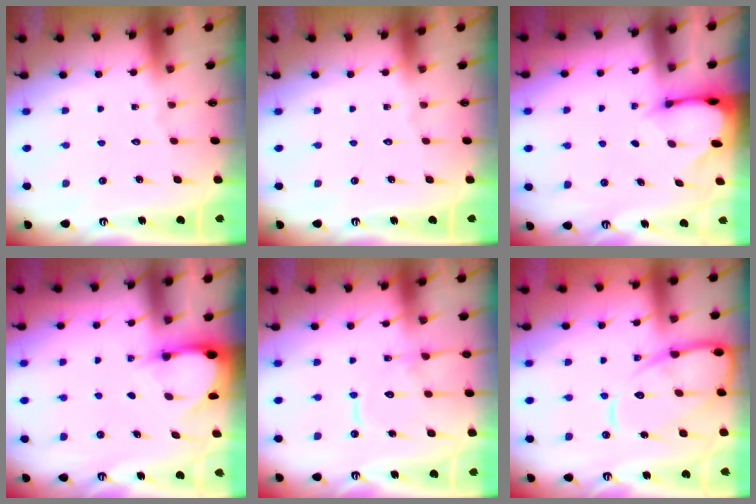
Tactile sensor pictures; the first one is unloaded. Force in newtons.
{"total": 0.0}
{"total": 2.1, "press": 2.1, "slide": 0.1}
{"total": 2.9, "press": 2.9, "slide": 0.3}
{"total": 11.8, "press": 11.8, "slide": 1.1}
{"total": 13.6, "press": 13.6, "slide": 1.3}